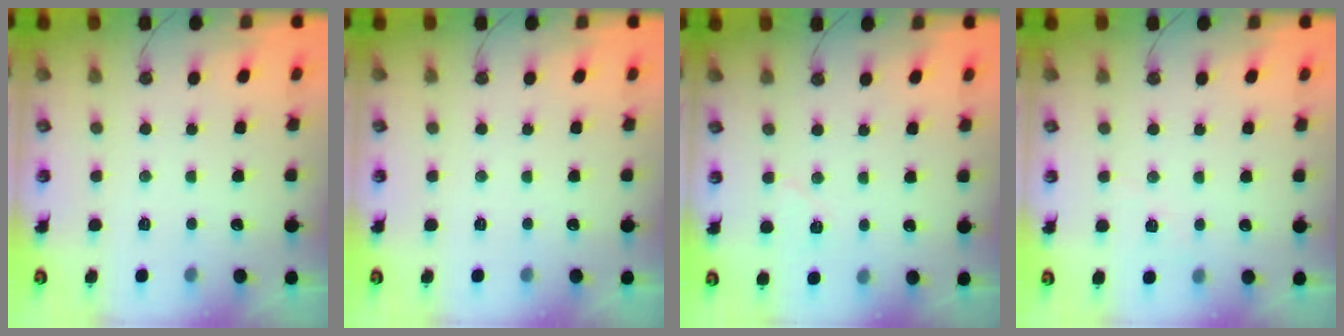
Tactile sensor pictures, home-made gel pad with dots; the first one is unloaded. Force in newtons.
{"total": 0.0}
{"total": 4.3, "press": 4.3, "slide": 0.4}
{"total": 5.3, "press": 5.0, "slide": 1.7}